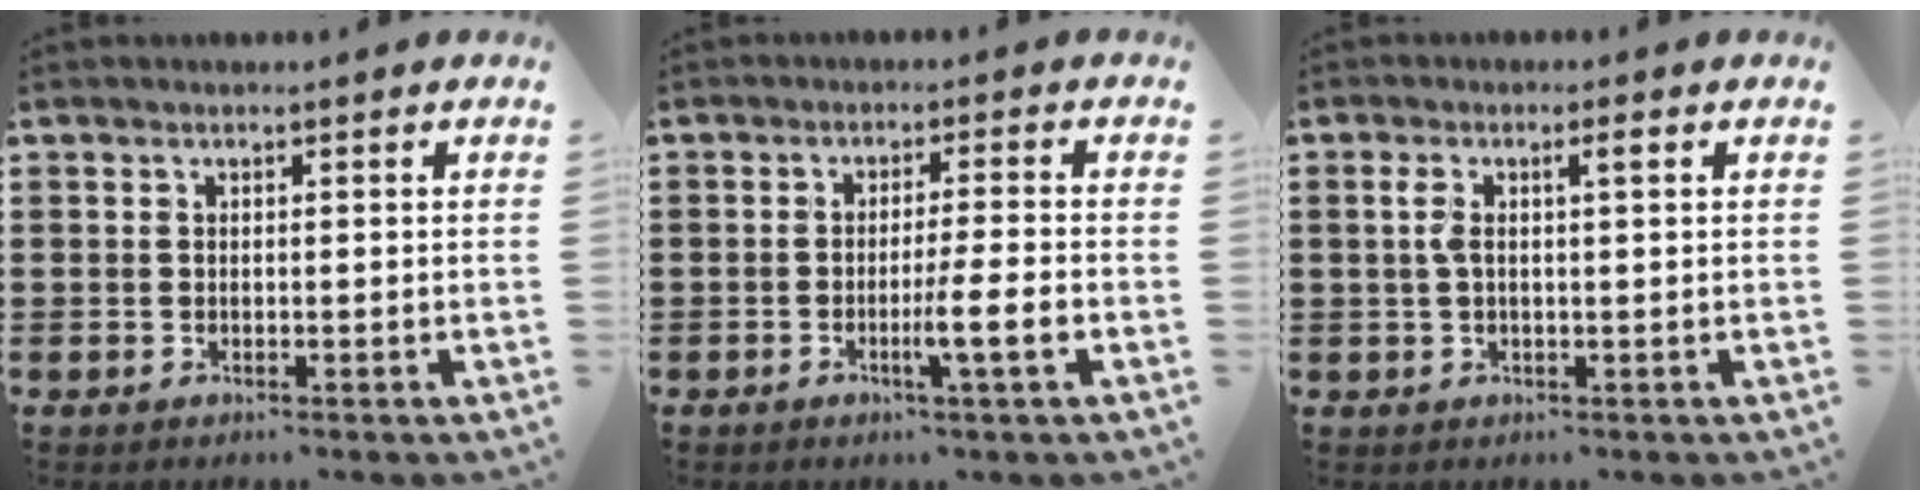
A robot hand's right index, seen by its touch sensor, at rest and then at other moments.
{"total": 5.7, "force": [-1.9, -0.3, 5.3], "torque": [-0.086, -0.013, -0.032]}
{"total": 3.0, "force": [0.6, 0.6, 2.9], "torque": [-0.057, 0.003, 0.007]}